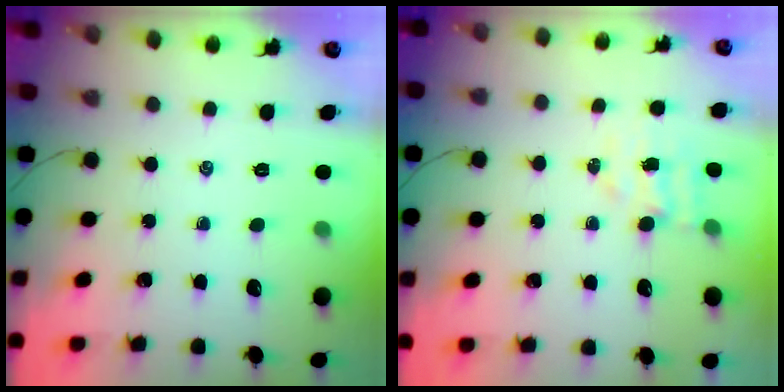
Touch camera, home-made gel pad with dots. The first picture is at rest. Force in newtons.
{"total": 4.0, "press": 3.9, "slide": 0.8}